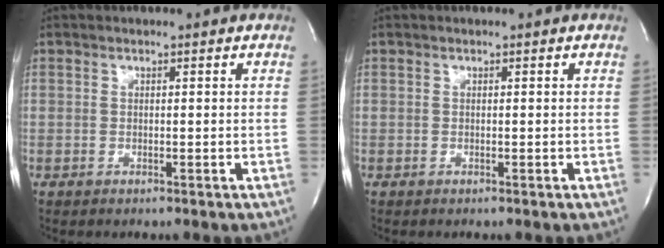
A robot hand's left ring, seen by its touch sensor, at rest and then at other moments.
{"total": 0.0}